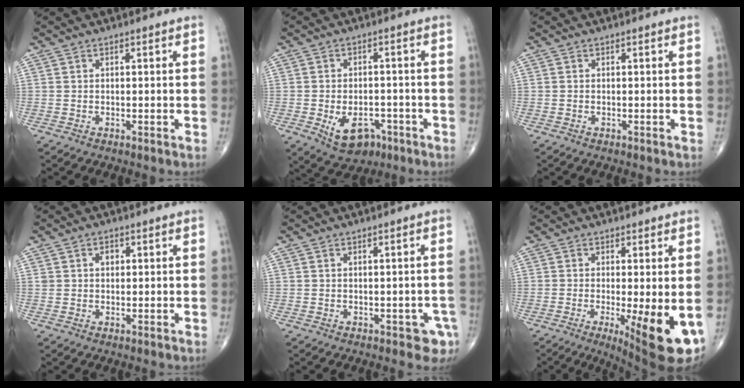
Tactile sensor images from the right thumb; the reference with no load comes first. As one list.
[{"total": 8.4, "force": [-3.6, 5.5, 5.2], "torque": [-0.066, 0.018, -0.043]}, {"total": 0.0}, {"total": 2.0, "force": [0.6, 1.6, 1.1], "torque": [-0.009, 0.000, 0.007]}, {"total": 4.0, "force": [-1.9, 2.2, 2.8], "torque": [-0.013, 0.006, -0.020]}, {"total": 13.3, "force": [-4.0, 3.2, 12.2], "torque": [-0.145, -0.022, -0.048]}]